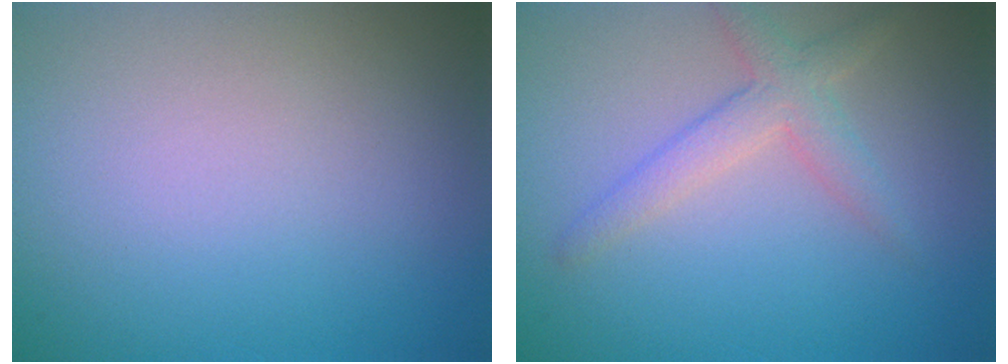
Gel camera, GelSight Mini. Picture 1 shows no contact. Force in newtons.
{"total": 2.8, "press": 2.8, "slide": 0.2}